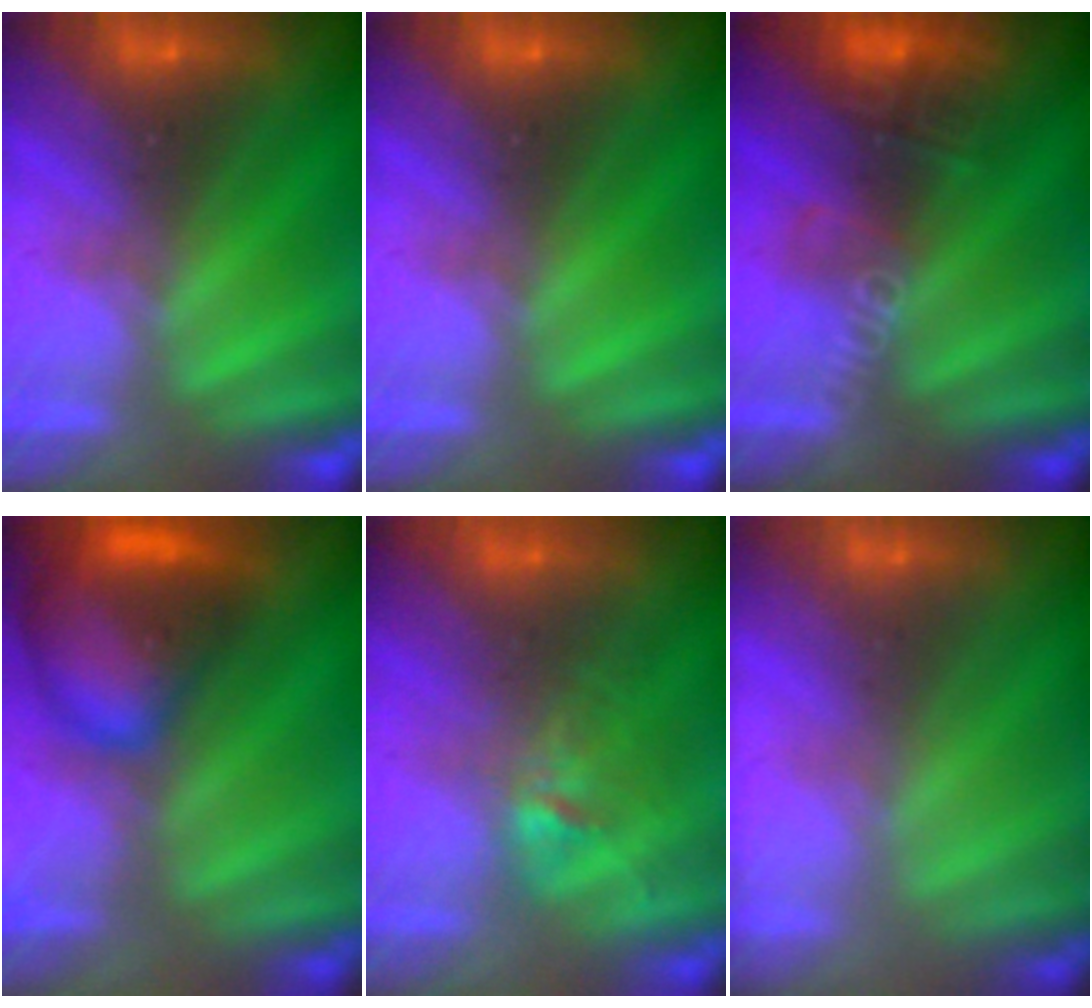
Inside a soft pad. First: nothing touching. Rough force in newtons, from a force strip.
{"total": 0.0}
{"total": 2.7}
{"total": 7.3}
{"total": 2.7}
{"total": 1.7}